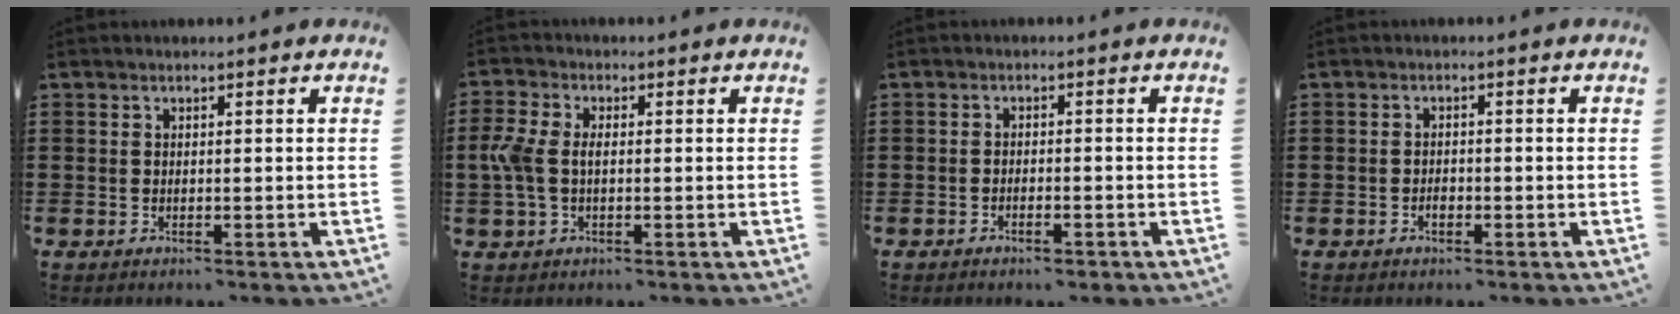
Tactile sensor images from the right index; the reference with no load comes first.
{"total": 4.5, "force": [-0.3, 2.6, 3.7], "torque": [-0.107, -0.005, -0.016]}
{"total": 1.5, "force": [-1.2, 0.3, 0.8], "torque": [-0.019, -0.003, -0.023]}
{"total": 1.2, "force": [-0.7, 0.5, 0.8], "torque": [-0.016, -0.003, -0.011]}